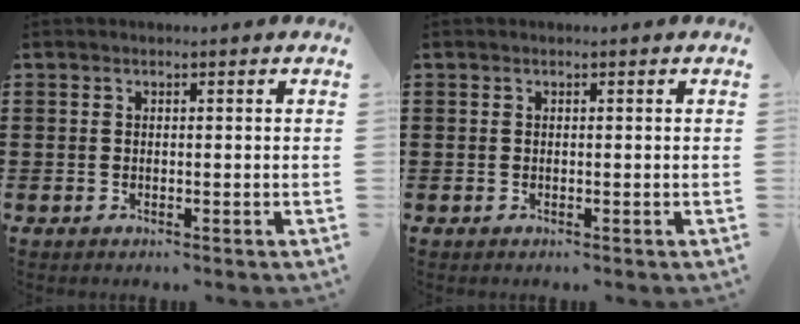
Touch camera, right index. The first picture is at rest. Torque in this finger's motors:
{"motor_torque": [0.00, 0.00, 0.00, 0.00]}